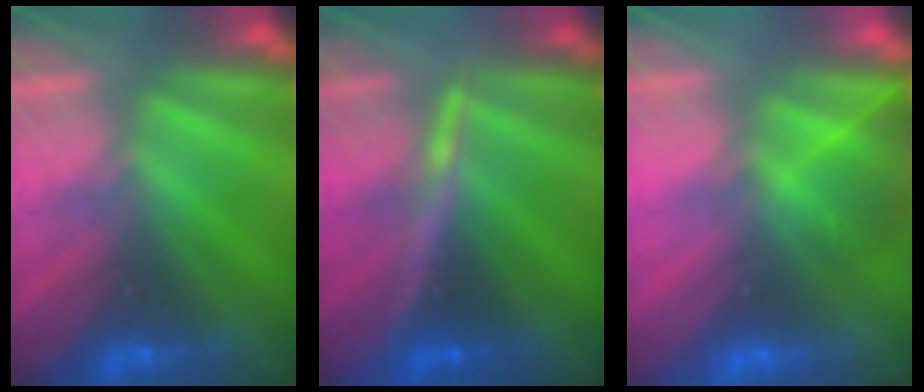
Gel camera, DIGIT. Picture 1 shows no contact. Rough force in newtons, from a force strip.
{"total": 3.3}
{"total": 2.8}